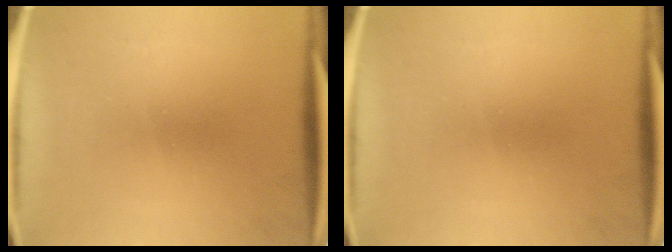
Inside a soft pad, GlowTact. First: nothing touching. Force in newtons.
{"total": 0.0}